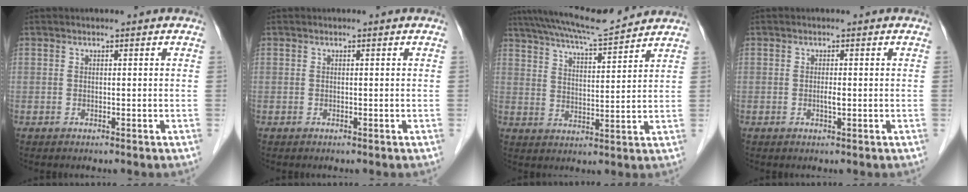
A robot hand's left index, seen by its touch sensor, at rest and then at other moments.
{"total": 0.0}
{"total": 11.3, "force": [10.5, -0.1, 4.0], "torque": [-0.078, 0.016, 0.170]}
{"total": 1.0, "force": [-0.2, 0.1, 1.0], "torque": [-0.021, -0.002, -0.003]}